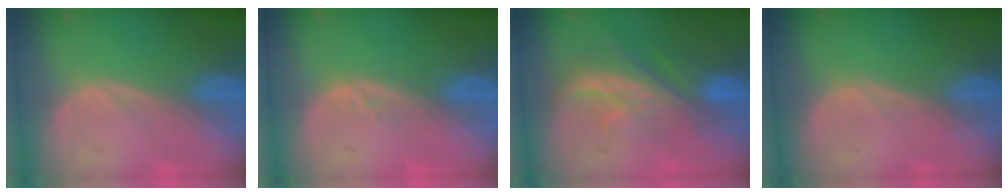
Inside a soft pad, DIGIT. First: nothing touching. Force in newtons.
{"total": 1.3, "press": 1.3, "slide": 0.2}
{"total": 8.2, "press": 7.4, "slide": 3.4}
{"total": 0.0}